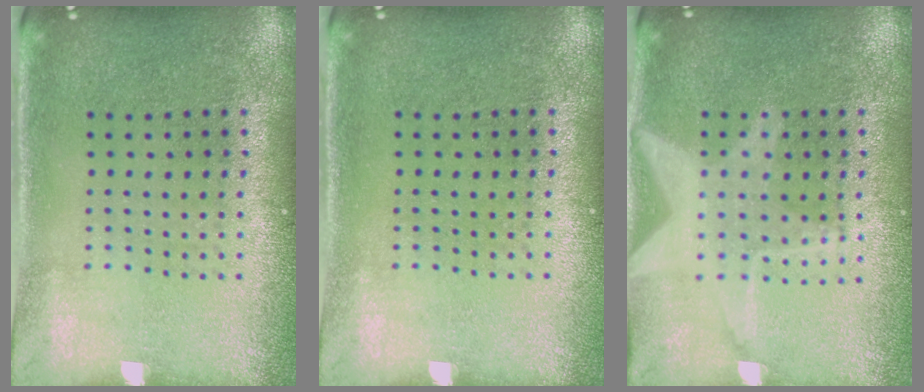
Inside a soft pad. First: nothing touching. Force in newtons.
{"total": 0.0}
{"total": 2.1, "press": 2.1, "slide": 0.2}